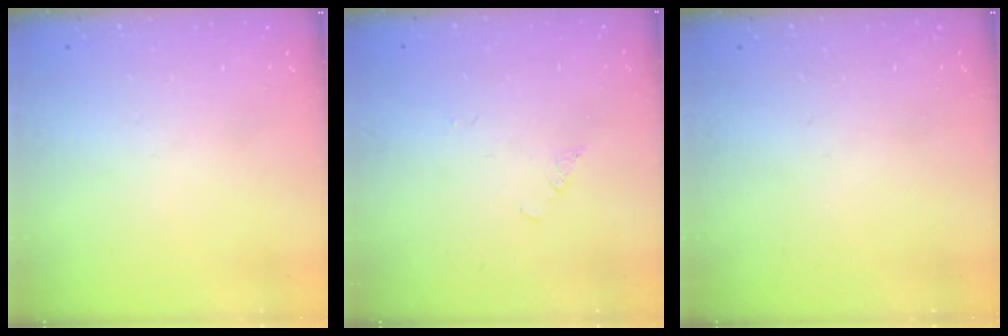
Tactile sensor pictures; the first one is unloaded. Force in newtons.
{"total": 1.3, "press": 1.3, "slide": 0.2}
{"total": 0.0}